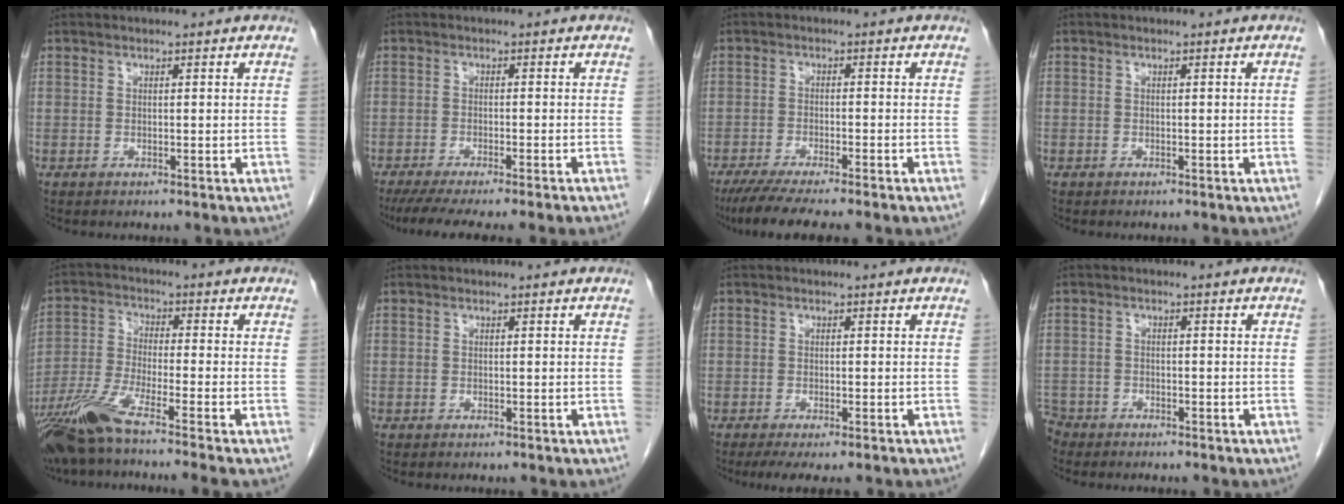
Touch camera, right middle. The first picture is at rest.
{"total": 10.6, "force": [-9.0, -0.6, 5.5], "torque": [-0.055, -0.021, -0.130]}
{"total": 8.6, "force": [-7.1, -0.1, 4.9], "torque": [-0.069, -0.021, -0.111]}
{"total": 0.0}
{"total": 10.5, "force": [-8.0, -1.3, 6.7], "torque": [-0.134, -0.033, -0.147]}
{"total": 0.0}
{"total": 4.7, "force": [-3.6, 0.9, 3.0], "torque": [-0.041, -0.012, -0.052]}
{"total": 3.7, "force": [-3.3, 1.7, -0.1], "torque": [-0.001, -0.002, -0.067]}